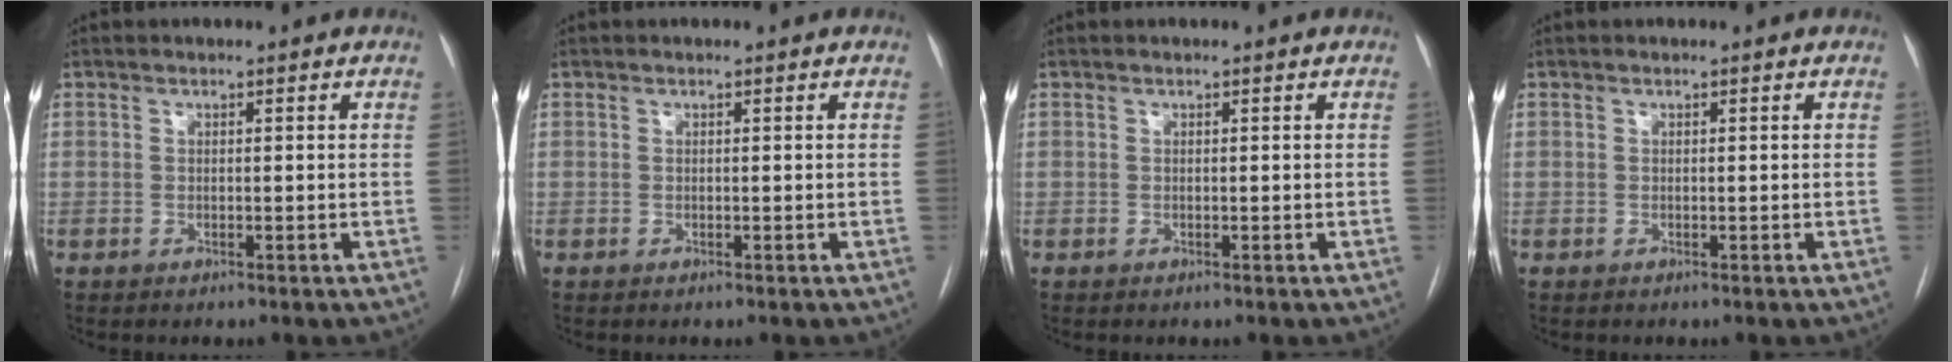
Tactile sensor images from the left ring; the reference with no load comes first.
{"total": 0.0}
{"total": 0.0}
{"total": 0.0}